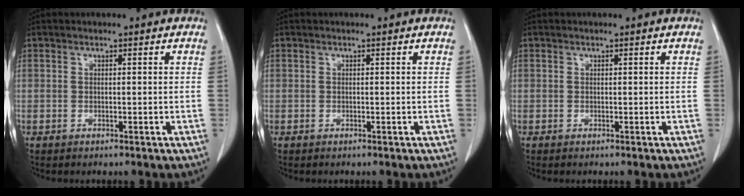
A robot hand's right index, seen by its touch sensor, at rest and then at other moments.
{"total": 0.0}
{"total": 0.0}